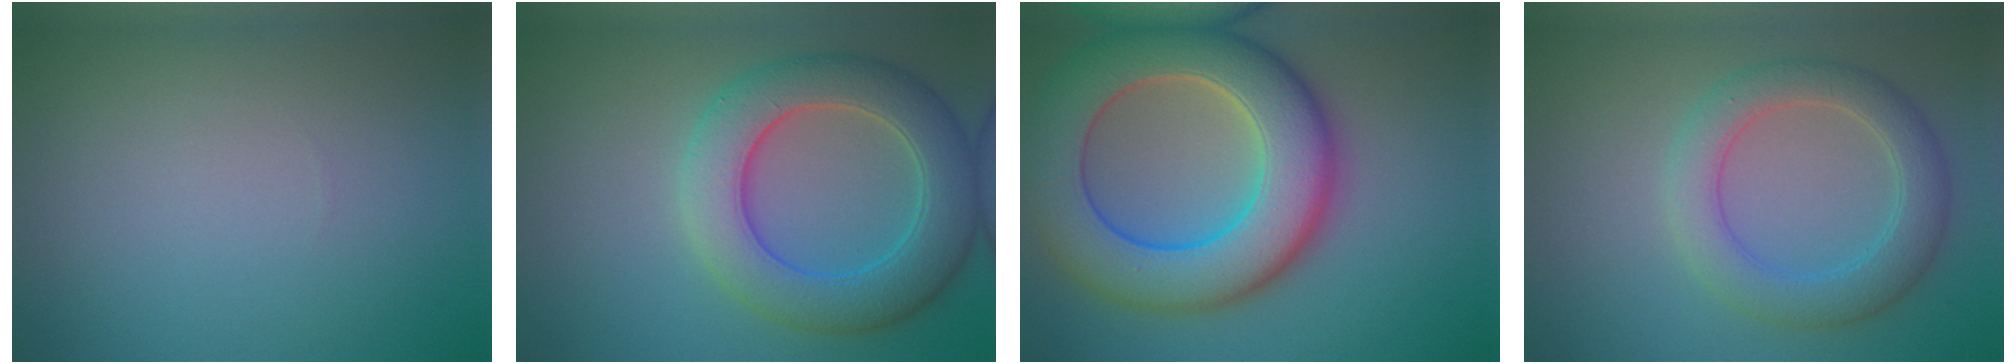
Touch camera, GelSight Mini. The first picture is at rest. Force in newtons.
{"total": 7.5, "press": 7.4, "slide": 0.6}
{"total": 12.0, "press": 12.0, "slide": 0.7}
{"total": 4.5, "press": 4.5, "slide": 0.3}